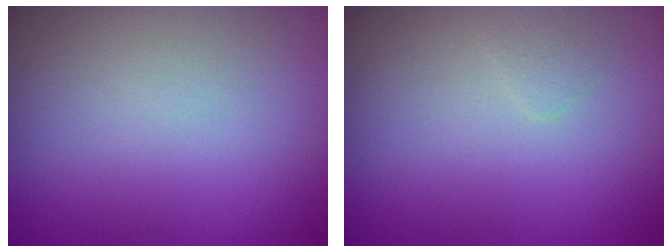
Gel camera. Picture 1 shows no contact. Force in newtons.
{"total": 0.6, "press": 0.6, "slide": 0.0}